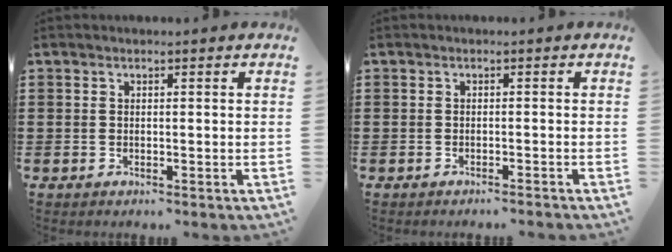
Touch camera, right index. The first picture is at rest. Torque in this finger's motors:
{"motor_torque": [0.12, -0.06, 0.05, -0.01]}